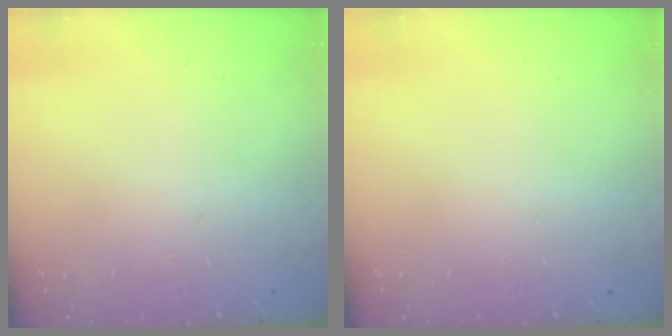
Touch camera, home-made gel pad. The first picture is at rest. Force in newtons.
{"total": 0.0}